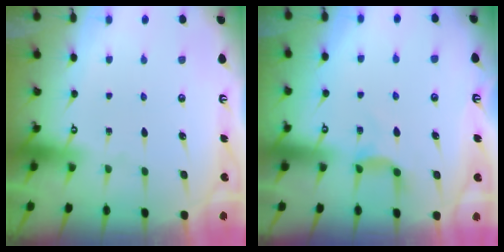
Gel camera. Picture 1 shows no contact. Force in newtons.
{"total": 3.8, "press": 3.8, "slide": 0.6}